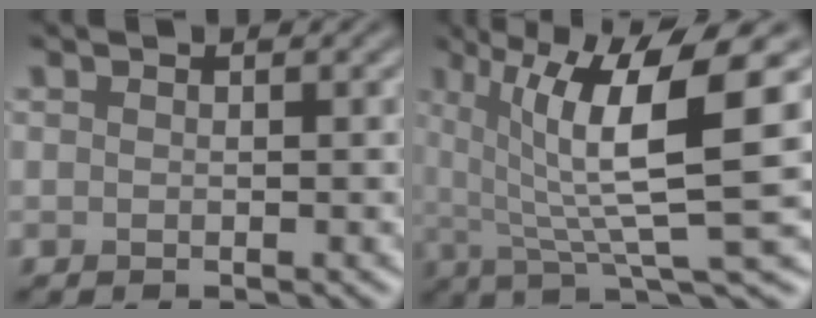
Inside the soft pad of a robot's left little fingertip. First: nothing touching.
{"total": 9.9, "force": [2.6, 2.0, 9.3], "torque": [-0.144, 0.002, 0.045]}